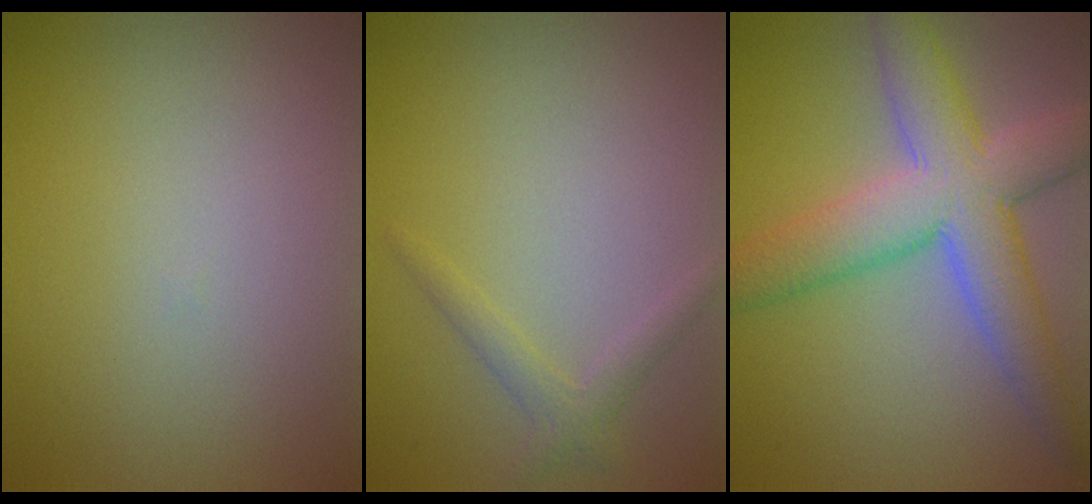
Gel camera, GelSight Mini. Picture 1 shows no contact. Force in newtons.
{"total": 1.6, "press": 1.6, "slide": 0.1}
{"total": 7.8, "press": 7.8, "slide": 0.5}